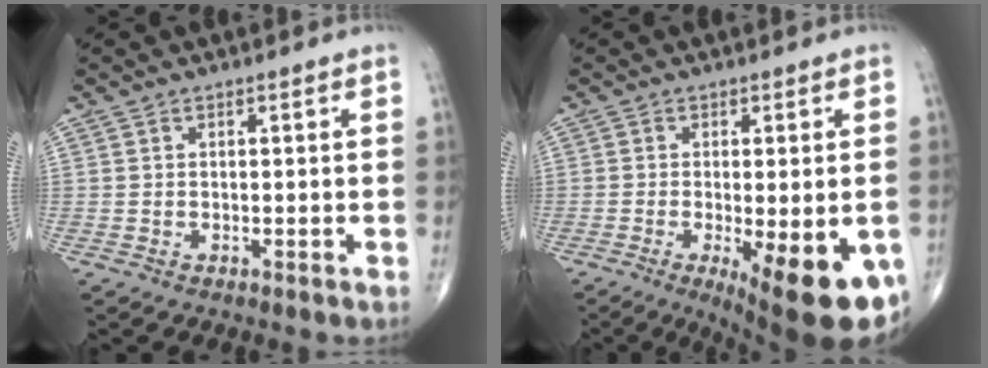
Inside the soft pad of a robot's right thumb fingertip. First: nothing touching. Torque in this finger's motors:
{"motor_torque": [0.08, 0.93, 0.33, -0.35, 0.28]}